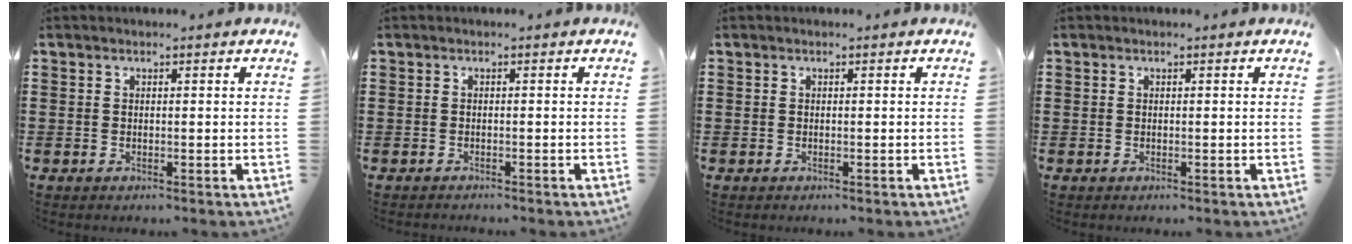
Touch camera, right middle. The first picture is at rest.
{"total": 0.6, "force": [-0.6, 0.1, -0.1], "torque": [0.002, 0.001, -0.013]}
{"total": 0.0}
{"total": 0.0}